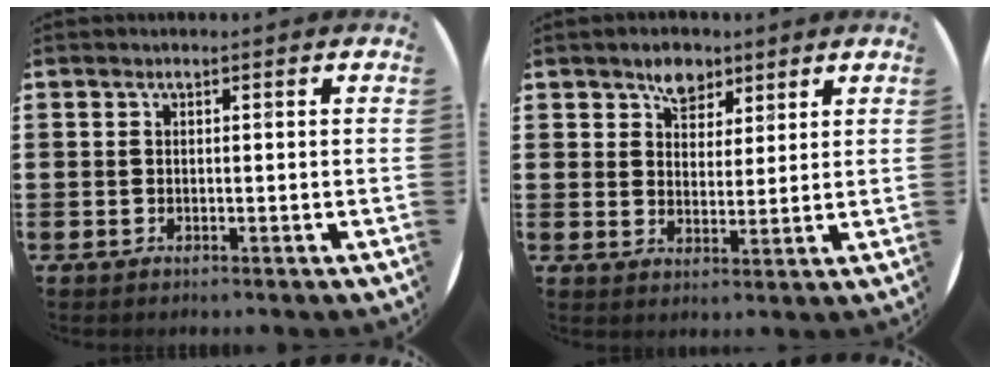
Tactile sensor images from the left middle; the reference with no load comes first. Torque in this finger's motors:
{"motor_torque": [0.00, 0.01, 0.06, 0.03]}